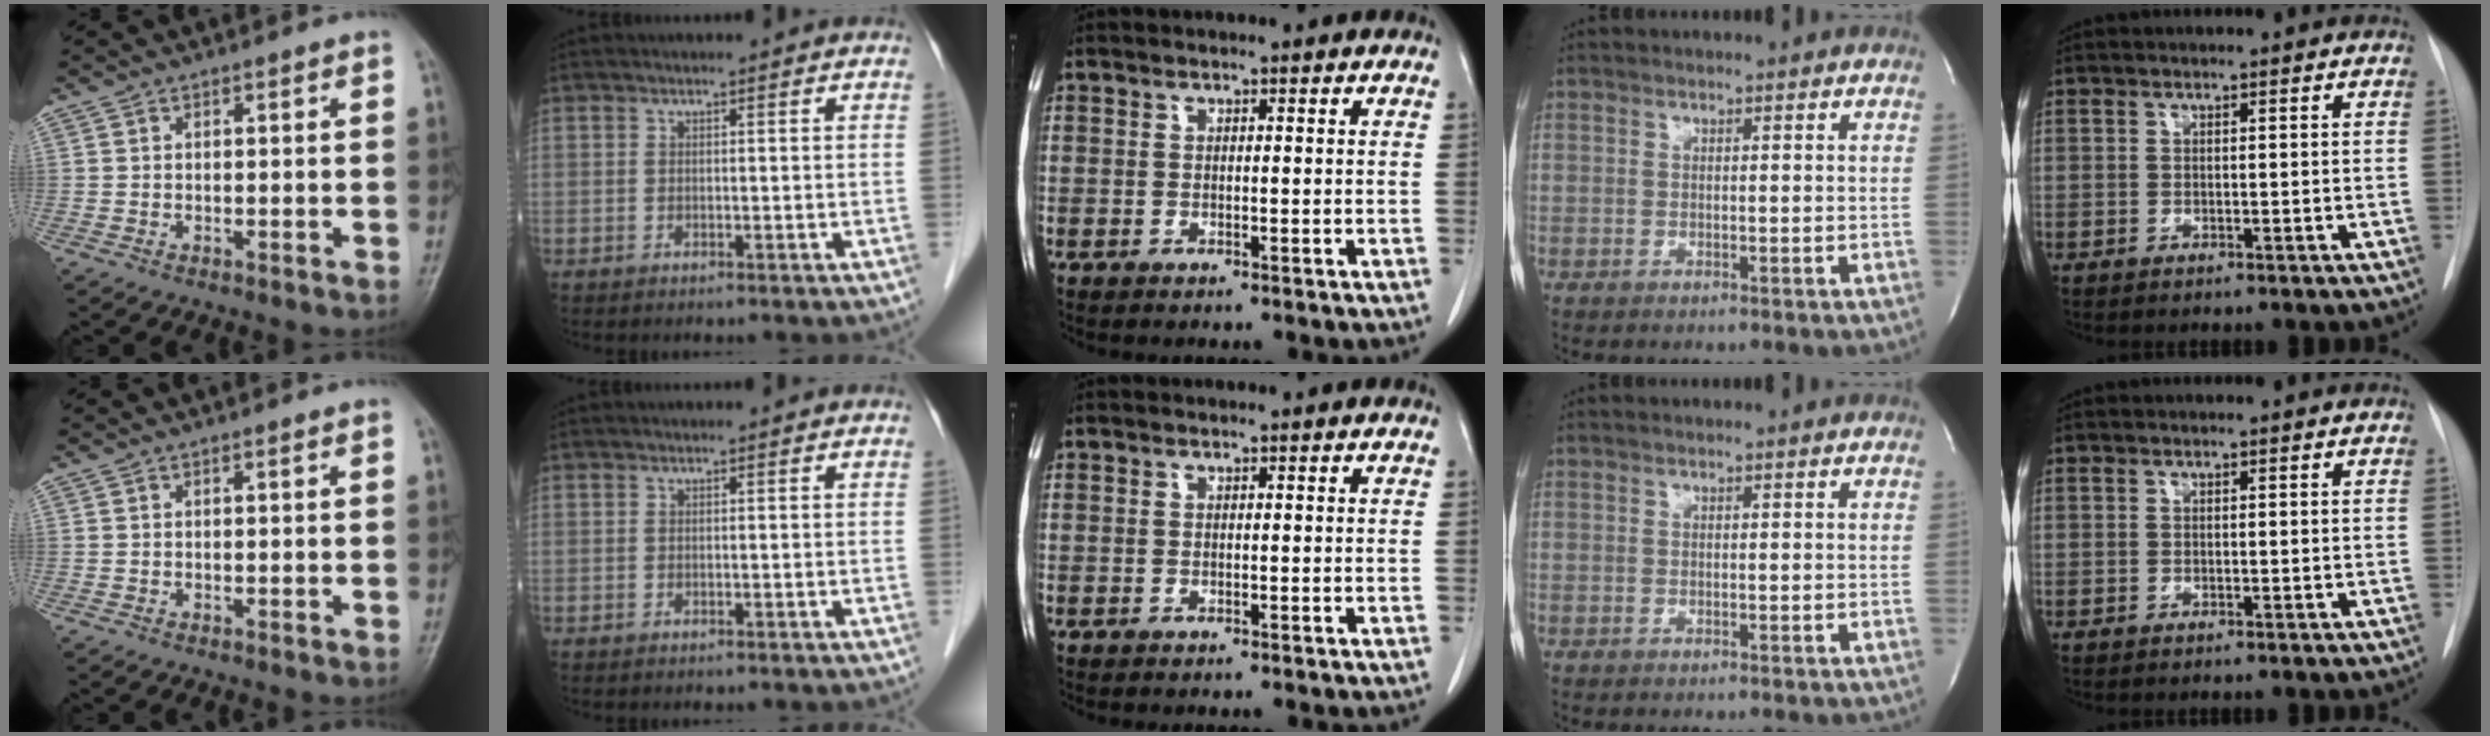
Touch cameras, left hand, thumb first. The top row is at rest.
{}